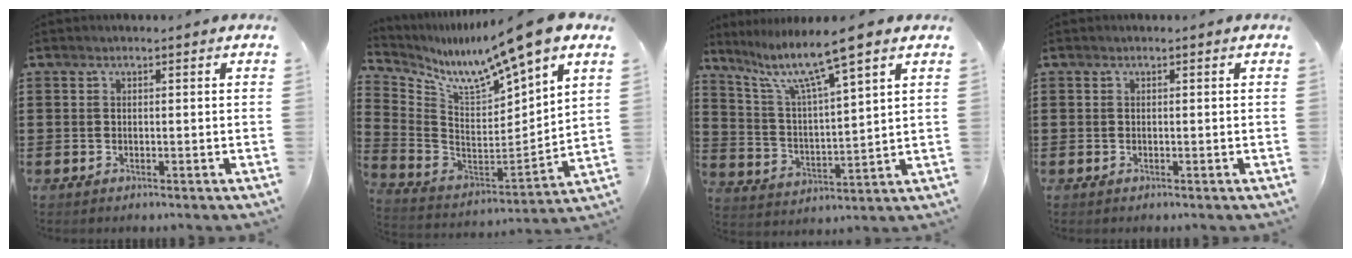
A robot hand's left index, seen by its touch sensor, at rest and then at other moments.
{"total": 11.6, "force": [10.0, 0.5, 5.9], "torque": [-0.131, -0.078, 0.159]}
{"total": 9.0, "force": [6.7, 0.4, 6.0], "torque": [-0.141, -0.033, 0.109]}
{"total": 0.0}